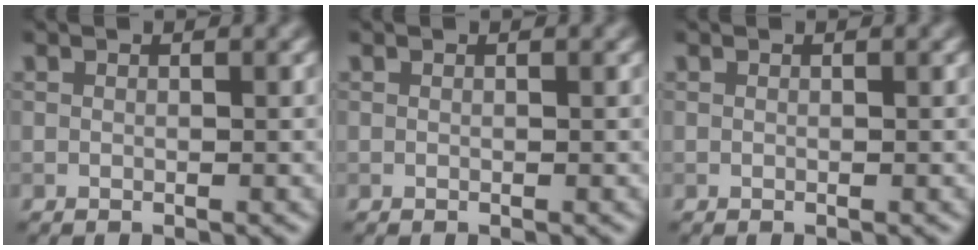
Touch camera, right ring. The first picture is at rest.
{"total": 0.0}
{"total": 0.0}